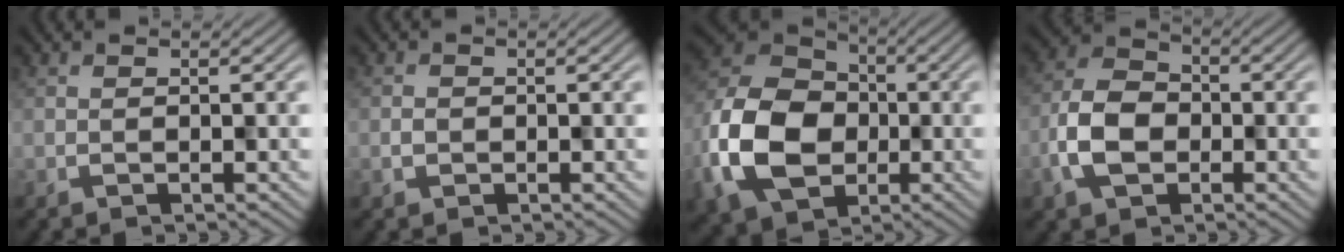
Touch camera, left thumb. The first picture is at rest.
{"total": 0.9, "force": [-0.2, 0.9, 0.1], "torque": [-0.003, -0.002, -0.004]}
{"total": 14.1, "force": [-3.8, 10.5, 8.7], "torque": [-0.224, -0.020, -0.089]}
{"total": 6.7, "force": [-2.3, 4.7, 4.2], "torque": [-0.093, 0.002, -0.052]}